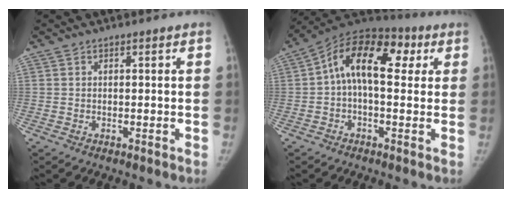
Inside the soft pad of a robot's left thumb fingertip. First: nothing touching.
{"total": 15.2, "force": [3.2, 8.5, 12.2], "torque": [-0.165, 0.042, 0.039]}